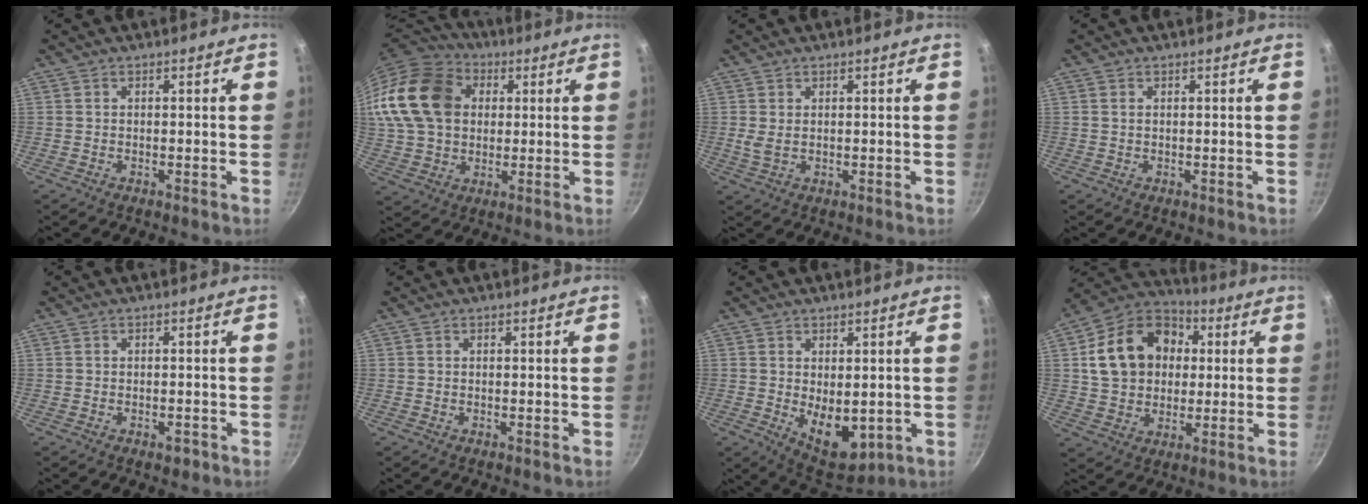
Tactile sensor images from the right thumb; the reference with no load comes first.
{"total": 21.0, "force": [4.7, 16.2, 12.6], "torque": [-0.239, 0.023, 0.083]}
{"total": 2.2, "force": [0.7, 1.2, 1.7], "torque": [-0.032, -0.002, 0.017]}
{"total": 0.6, "force": [0.2, 0.3, 0.4], "torque": [-0.008, 0.001, 0.003]}
{"total": 1.6, "force": [-0.9, 0.9, 1.0], "torque": [-0.009, 0.009, -0.007]}
{"total": 0.0}
{"total": 9.0, "force": [-0.5, 5.3, 7.3], "torque": [-0.084, -0.021, 0.014]}
{"total": 17.5, "force": [3.1, 13.7, 10.5], "torque": [-0.156, 0.029, 0.044]}